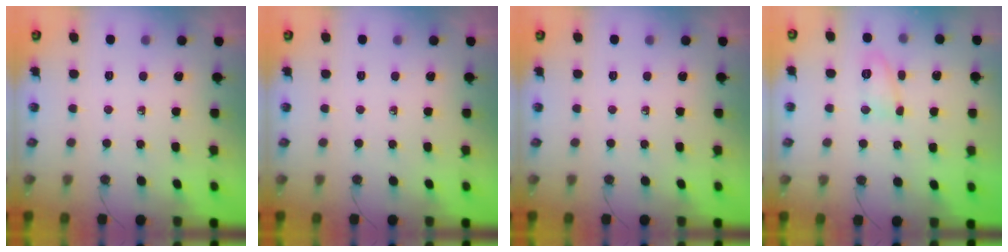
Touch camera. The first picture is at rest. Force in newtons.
{"total": 0.0}
{"total": 0.0}
{"total": 9.0, "press": 8.9, "slide": 0.7}